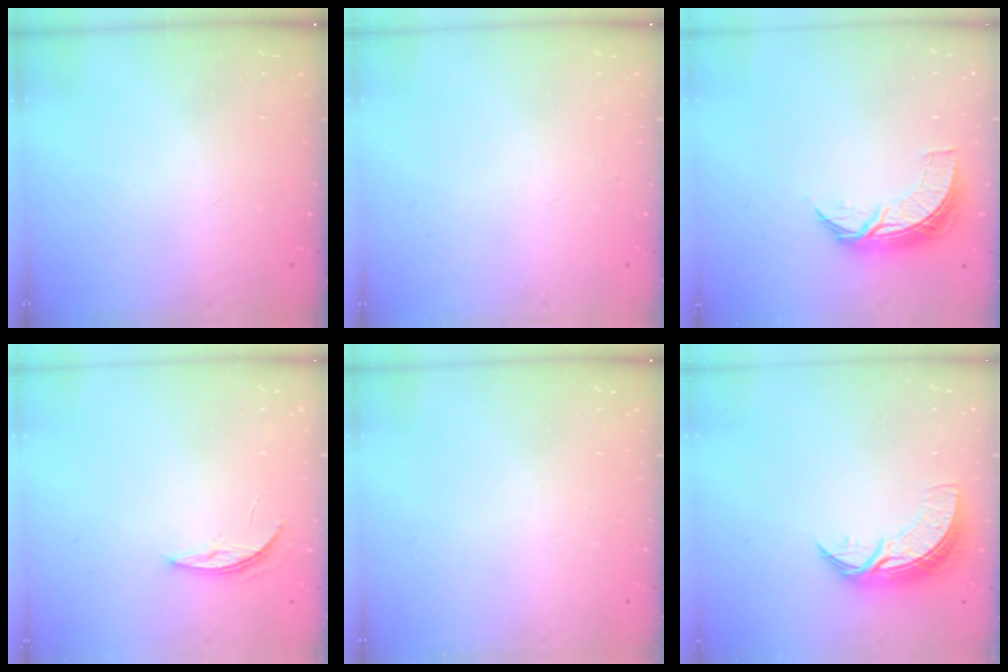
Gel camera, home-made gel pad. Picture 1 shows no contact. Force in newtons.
{"total": 0.0}
{"total": 8.0, "press": 8.0, "slide": 0.3}
{"total": 3.9, "press": 3.9, "slide": 0.4}
{"total": 0.0}
{"total": 8.5, "press": 8.4, "slide": 0.6}